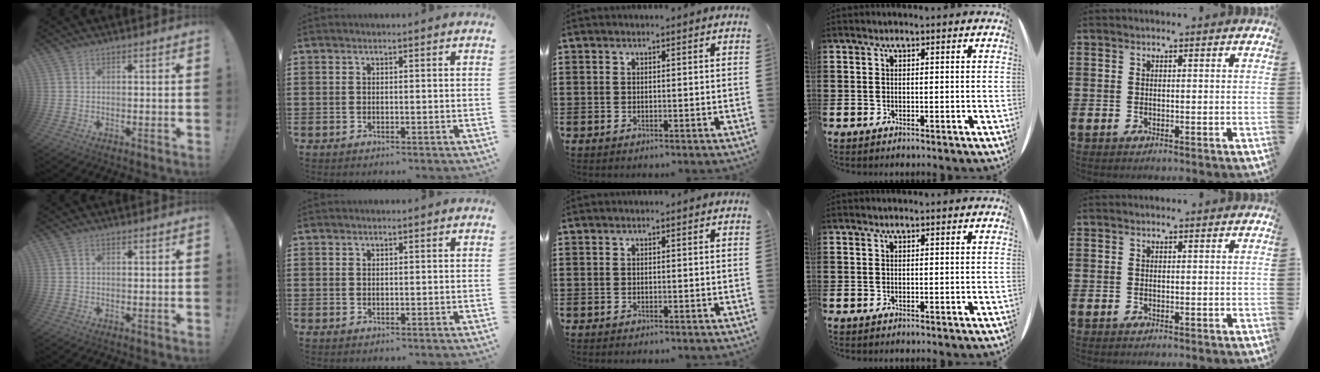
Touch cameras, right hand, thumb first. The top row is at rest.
{"thumb": {"total": 0.6, "force": [0.0, 0.4, 0.4], "torque": [0.000, -0.001, -0.002]}, "index": {"total": 0.5, "force": [0.4, 0.4, 0.1], "torque": [-0.003, 0.002, 0.008]}}